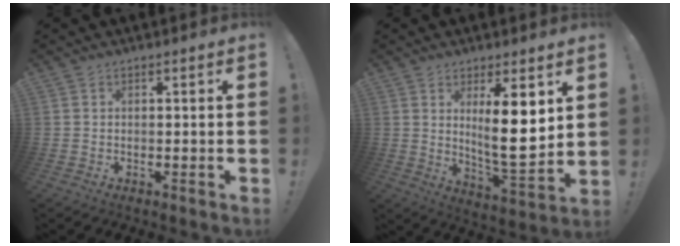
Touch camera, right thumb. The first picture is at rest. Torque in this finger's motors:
{"motor_torque": [0.18, 2.17, 1.31, -0.11, 0.06]}